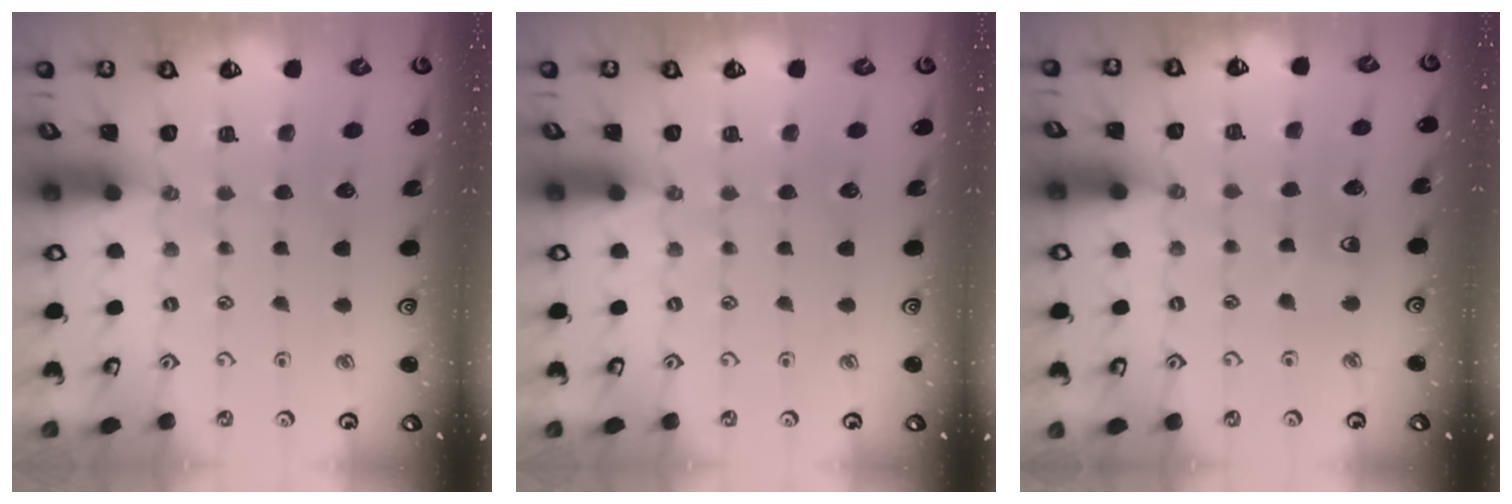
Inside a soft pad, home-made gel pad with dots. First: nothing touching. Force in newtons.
{"total": 0.0}
{"total": 4.5, "press": 4.4, "slide": 0.7}